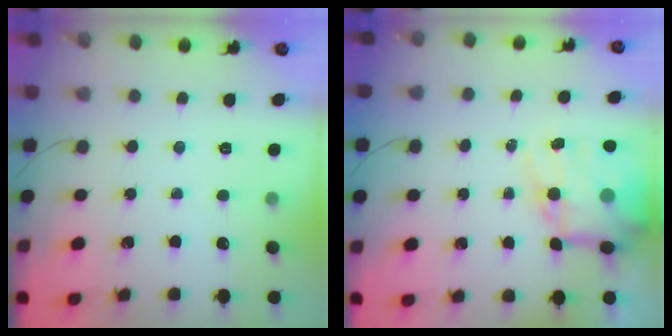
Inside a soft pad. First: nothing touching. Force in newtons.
{"total": 15.5, "press": 15.1, "slide": 3.8}